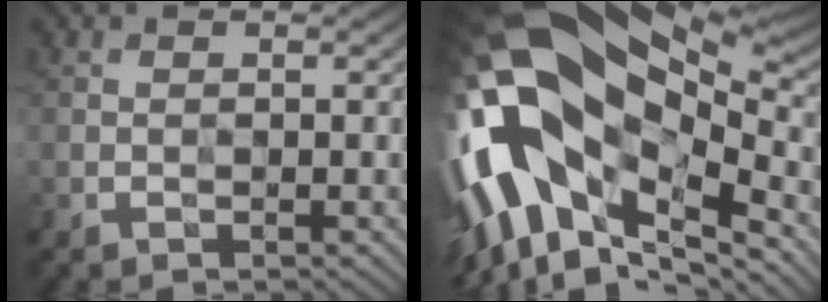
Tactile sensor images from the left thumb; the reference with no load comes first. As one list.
[{"total": 19.7, "force": [-2.1, 10.6, 16.5], "torque": [-0.324, -0.049, -0.008]}]